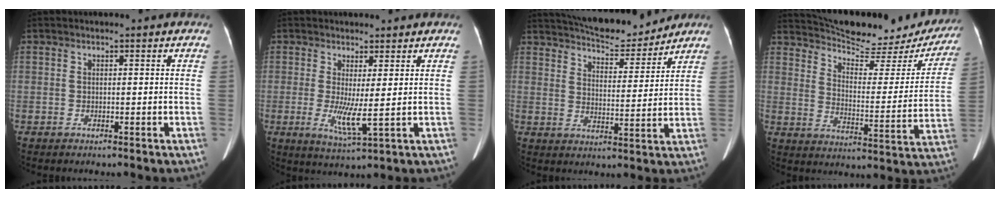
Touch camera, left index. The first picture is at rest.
{"total": 4.8, "force": [0.3, 0.5, 4.7], "torque": [-0.092, -0.017, 0.014]}
{"total": 14.0, "force": [12.9, 2.5, 4.6], "torque": [-0.074, 0.002, 0.196]}
{"total": 22.7, "force": [21.2, 4.8, 6.8], "torque": [-0.099, -0.039, 0.275]}